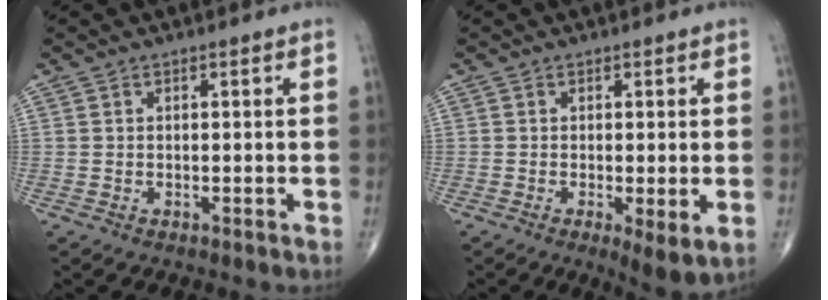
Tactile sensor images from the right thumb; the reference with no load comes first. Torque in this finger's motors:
{"motor_torque": [-0.29, 0.16, -0.14, -0.05, 0.03]}